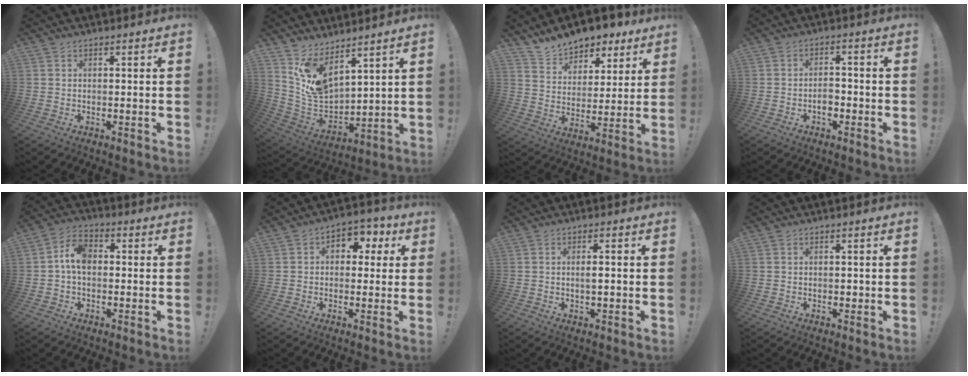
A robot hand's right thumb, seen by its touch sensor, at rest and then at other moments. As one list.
[{"total": 11.8, "force": [8.7, 5.7, 5.8], "torque": [-0.116, -0.070, 0.170]}, {"total": 11.1, "force": [9.6, 5.1, 1.9], "torque": [-0.047, -0.076, 0.179]}, {"total": 4.2, "force": [-1.6, 2.7, 2.7], "torque": [-0.038, 0.008, -0.030]}, {"total": 7.6, "force": [-0.1, 4.9, 5.7], "torque": [-0.108, 0.014, 0.003]}, {"total": 6.3, "force": [0.6, 5.3, 3.4], "torque": [-0.026, 0.002, 0.010]}, {"total": 2.3, "force": [-0.3, 0.4, 2.3], "torque": [-0.038, 0.000, -0.007]}, {"total": 0.8, "force": [-0.2, 0.6, 0.3], "torque": [-0.010, 0.006, -0.004]}]